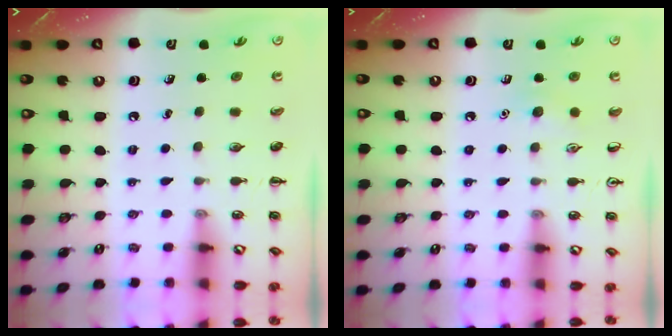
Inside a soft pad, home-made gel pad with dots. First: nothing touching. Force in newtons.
{"total": 6.8, "press": 6.6, "slide": 1.6}